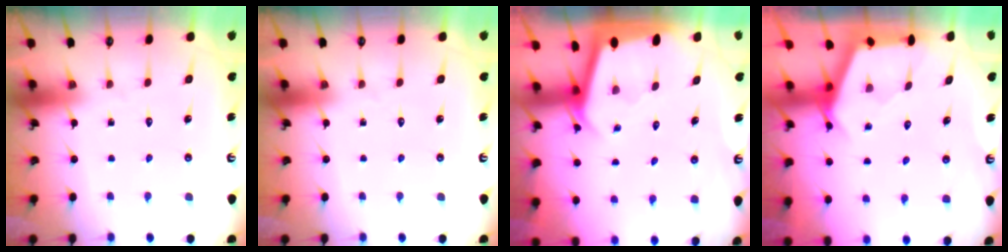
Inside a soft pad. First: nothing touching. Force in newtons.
{"total": 0.0}
{"total": 2.2, "press": 2.2, "slide": 0.1}
{"total": 2.9, "press": 2.9, "slide": 0.4}